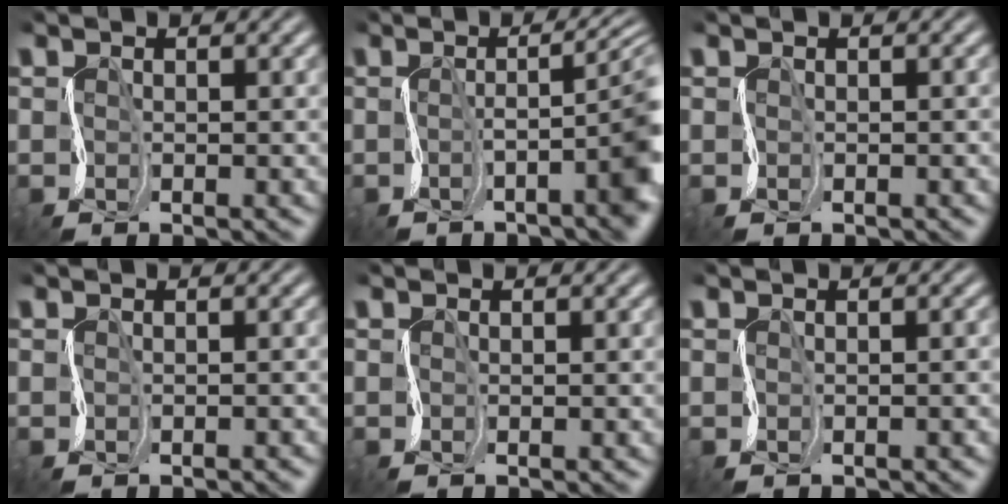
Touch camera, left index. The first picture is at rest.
{"total": 6.6, "force": [-1.1, 1.4, 6.4], "torque": [-0.084, 0.008, -0.011]}
{"total": 0.0}
{"total": 0.7, "force": [-0.7, 0.0, 0.0], "torque": [0.002, 0.007, -0.005]}
{"total": 0.0}
{"total": 1.3, "force": [-0.2, 0.7, 1.0], "torque": [0.003, 0.009, -0.009]}